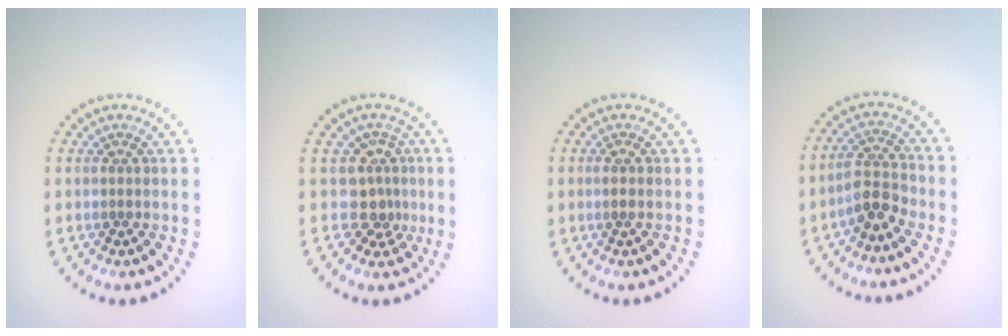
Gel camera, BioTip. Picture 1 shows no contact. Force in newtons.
{"total": 2.8, "press": 2.0, "slide": 1.9}
{"total": 0.7, "press": 0.3, "slide": 0.6}
{"total": 2.9, "press": 2.6, "slide": 1.4}